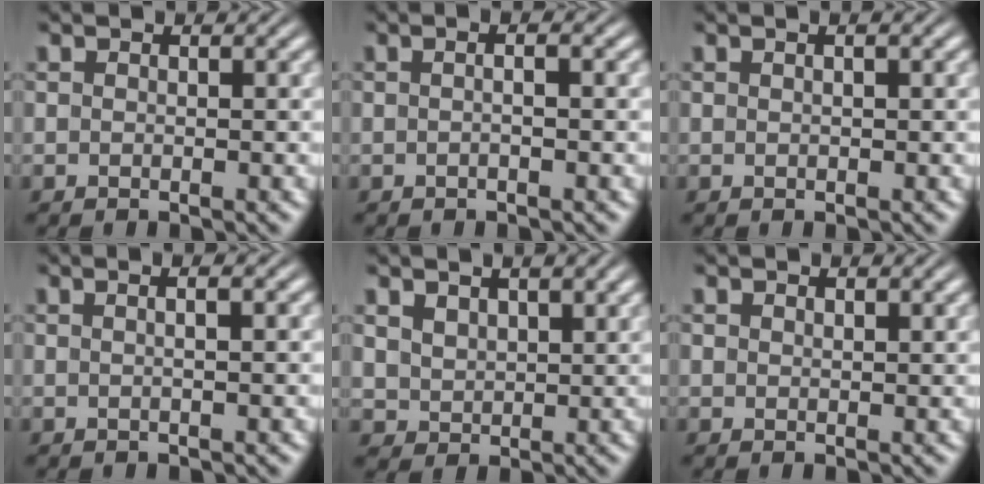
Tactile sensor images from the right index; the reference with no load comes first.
{"total": 1.5, "force": [-0.2, 0.1, 1.5], "torque": [-0.019, 0.006, -0.008]}
{"total": 0.7, "force": [0.3, -0.1, 0.7], "torque": [-0.008, 0.003, 0.005]}
{"total": 1.6, "force": [0.4, -0.1, 1.5], "torque": [-0.017, 0.007, 0.004]}
{"total": 2.5, "force": [1.8, 1.5, 0.8], "torque": [-0.018, -0.009, 0.046]}
{"total": 0.8, "force": [0.7, -0.2, 0.0], "torque": [0.003, -0.005, 0.018]}